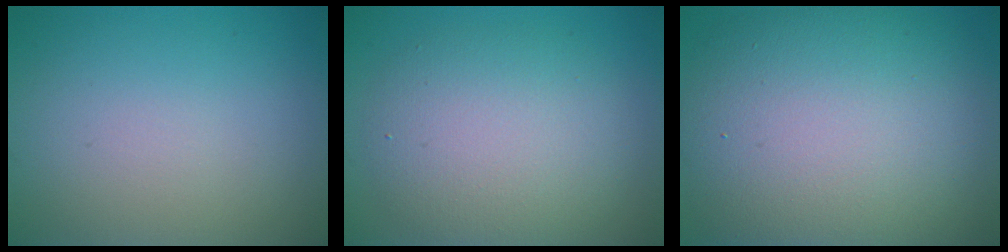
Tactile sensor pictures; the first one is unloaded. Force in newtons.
{"total": 6.3, "press": 6.3, "slide": 0.3}
{"total": 14.1, "press": 14.1, "slide": 0.9}